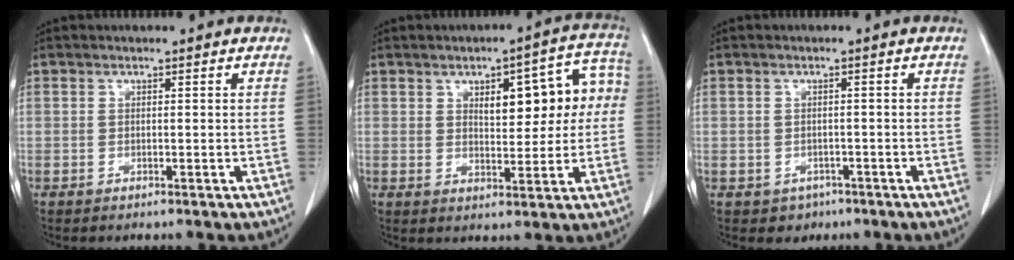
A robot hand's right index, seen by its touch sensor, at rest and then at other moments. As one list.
[{"total": 11.1, "force": [2.1, 4.4, 9.9], "torque": [-0.117, 0.036, 0.032]}, {"total": 2.4, "force": [-1.2, 2.1, 0.2], "torque": [-0.001, 0.008, -0.012]}]